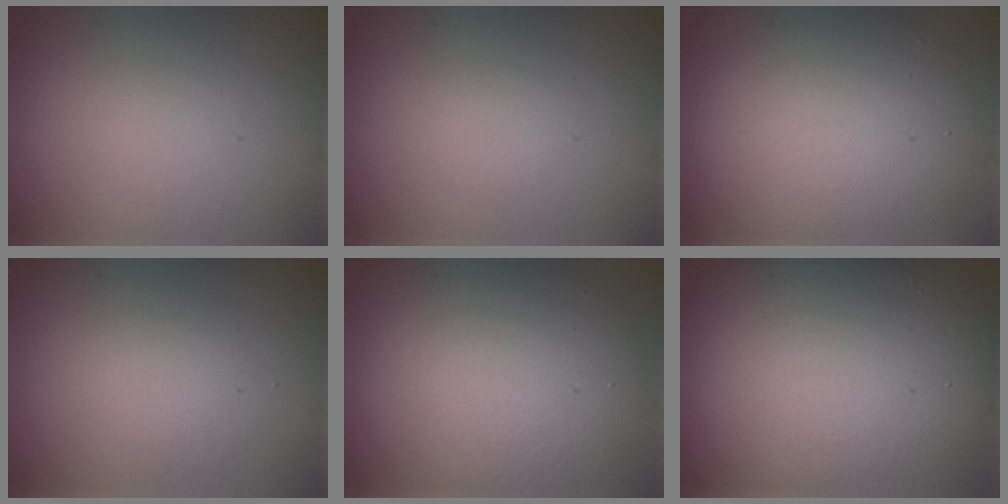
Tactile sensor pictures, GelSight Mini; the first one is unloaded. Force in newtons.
{"total": 0.7, "press": 0.7, "slide": 0.1}
{"total": 8.0, "press": 8.0, "slide": 0.2}
{"total": 1.9, "press": 1.8, "slide": 0.2}
{"total": 7.2, "press": 7.2, "slide": 0.3}
{"total": 15.0, "press": 15.0, "slide": 0.5}